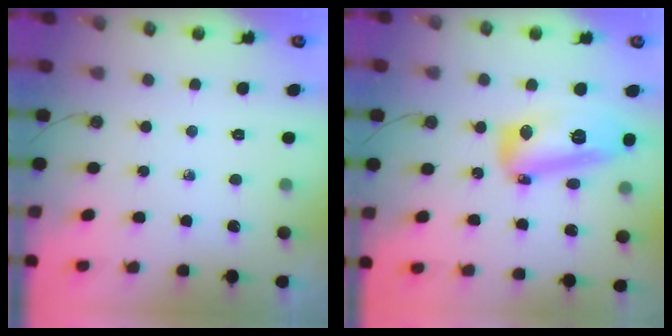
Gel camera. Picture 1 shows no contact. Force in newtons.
{"total": 15.0, "press": 15.0, "slide": 1.3}